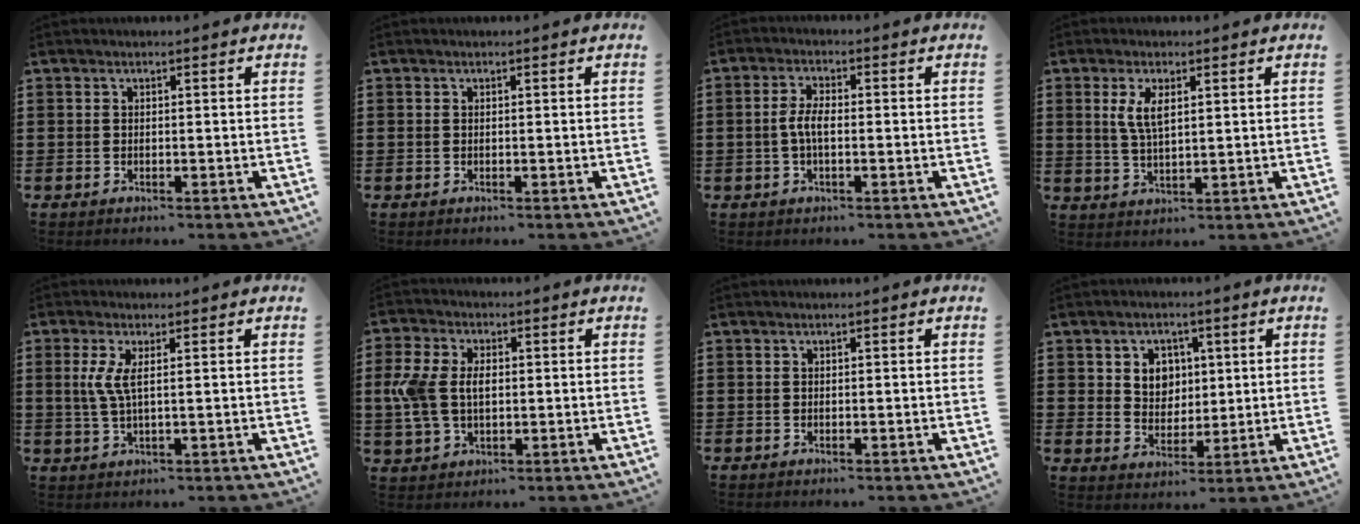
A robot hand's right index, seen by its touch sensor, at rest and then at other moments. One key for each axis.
{"total": 0.0}
{"total": 3.7, "fx": -0.4, "fy": 1.3, "fz": 3.5, "tx": -0.085, "ty": -0.004, "tz": -0.016}
{"total": 4.5, "fx": 1.5, "fy": 1.6, "fz": 4.0, "tx": -0.083, "ty": 0.005, "tz": 0.025}
{"total": 3.8, "fx": 0.8, "fy": 0.6, "fz": 3.7, "tx": -0.089, "ty": -0.007, "tz": 0.008}
{"total": 6.5, "fx": 0.1, "fy": 4.3, "fz": 5.0, "tx": -0.136, "ty": 0.002, "tz": -0.009}
{"total": 0.0}
{"total": 4.9, "fx": 1.7, "fy": 4.3, "fz": 1.6, "tx": -0.045, "ty": 0.012, "tz": 0.027}